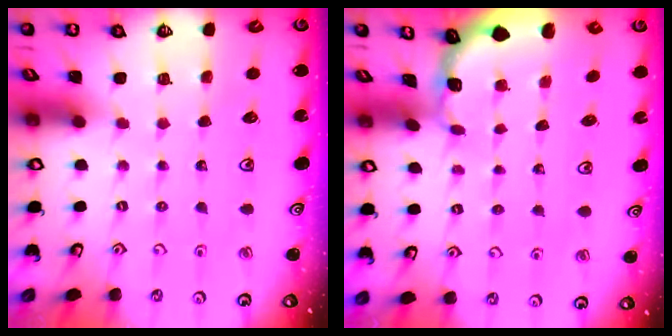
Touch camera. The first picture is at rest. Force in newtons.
{"total": 1.1, "press": 1.1, "slide": 0.1}